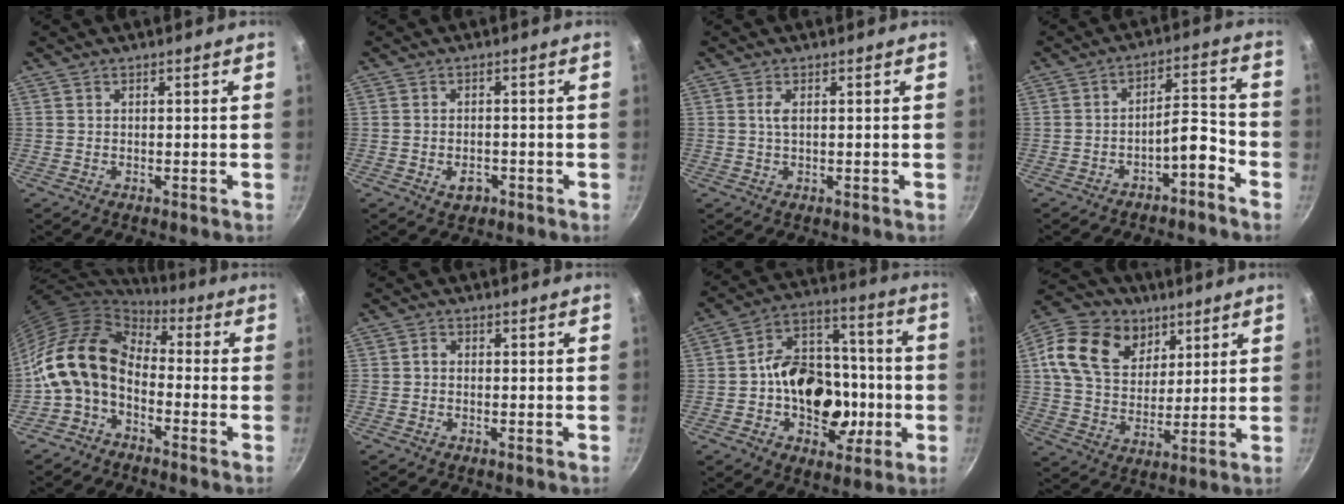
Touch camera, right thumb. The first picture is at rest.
{"total": 3.1, "force": [-1.3, 2.1, 1.8], "torque": [-0.023, 0.010, -0.017]}
{"total": 1.7, "force": [0.4, 0.7, 1.5], "torque": [-0.033, 0.001, 0.010]}
{"total": 6.4, "force": [-4.1, 2.1, 4.5], "torque": [-0.057, 0.058, -0.057]}
{"total": 14.1, "force": [-2.1, 9.9, 9.9], "torque": [-0.176, 0.040, -0.059]}
{"total": 1.2, "force": [-0.3, 1.0, 0.6], "torque": [-0.010, 0.007, -0.008]}
{"total": 20.3, "force": [-3.4, 14.8, 13.5], "torque": [-0.161, 0.040, -0.060]}
{"total": 19.0, "force": [8.2, 14.0, 10.0], "torque": [-0.168, -0.010, 0.141]}